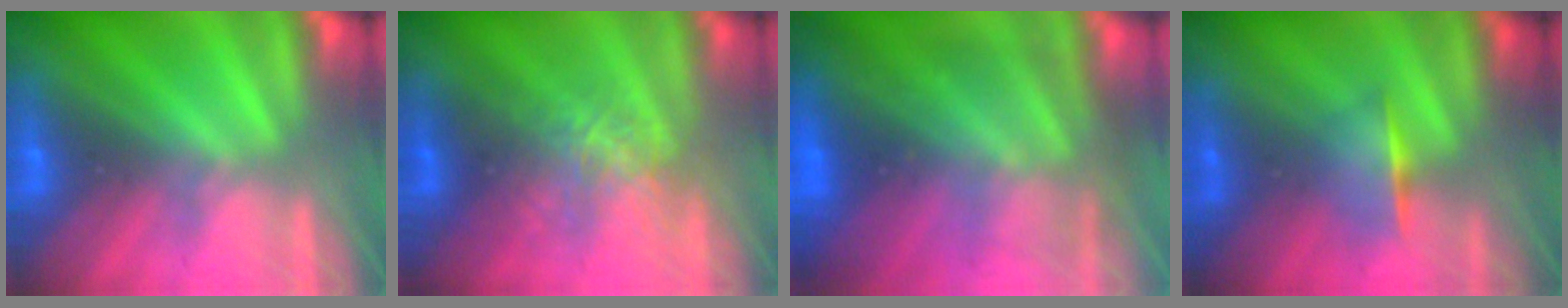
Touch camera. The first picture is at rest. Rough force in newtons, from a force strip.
{"total": 2.4}
{"total": 8.0}
{"total": 1.2}